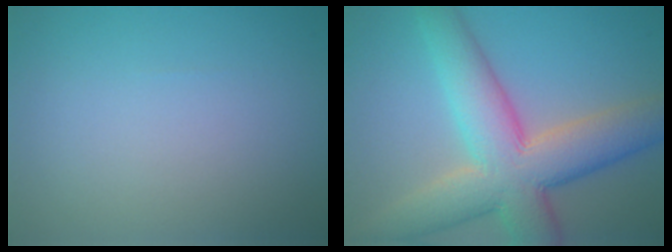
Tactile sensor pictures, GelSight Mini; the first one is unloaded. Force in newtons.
{"total": 10.5, "press": 10.5, "slide": 0.8}